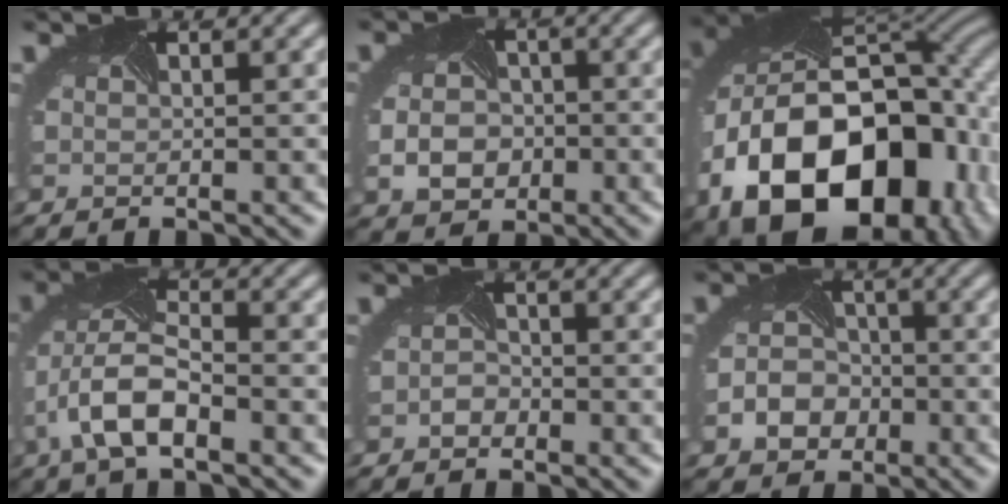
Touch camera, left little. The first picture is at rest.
{"total": 3.7, "force": [-0.9, 3.2, 1.6], "torque": [-0.042, -0.005, -0.020]}
{"total": 19.5, "force": [-6.3, 13.8, 12.3], "torque": [-0.243, -0.041, -0.072]}
{"total": 5.9, "force": [-2.4, 2.9, 4.6], "torque": [-0.112, 0.009, -0.054]}
{"total": 1.0, "force": [-0.7, 0.5, -0.4], "torque": [-0.005, 0.004, -0.019]}
{"total": 3.4, "force": [-1.5, 2.9, 0.9], "torque": [-0.019, 0.003, -0.033]}